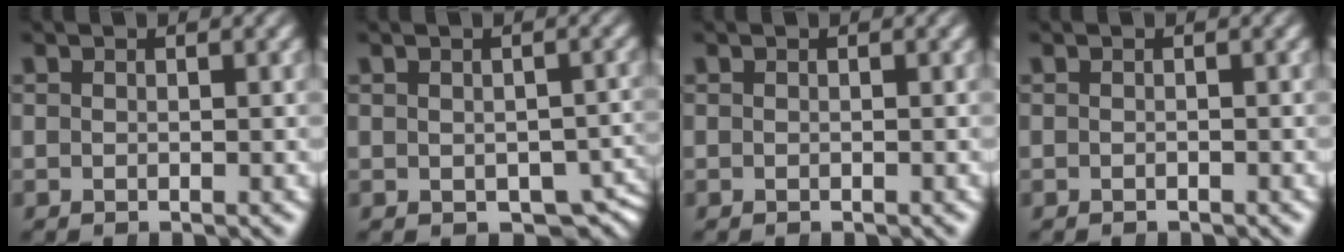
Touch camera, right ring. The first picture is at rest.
{"total": 4.0, "force": [-2.1, 2.5, 2.2], "torque": [-0.014, -0.017, -0.021]}
{"total": 0.0}
{"total": 0.6, "force": [-0.5, -0.1, -0.3], "torque": [0.008, -0.002, -0.006]}